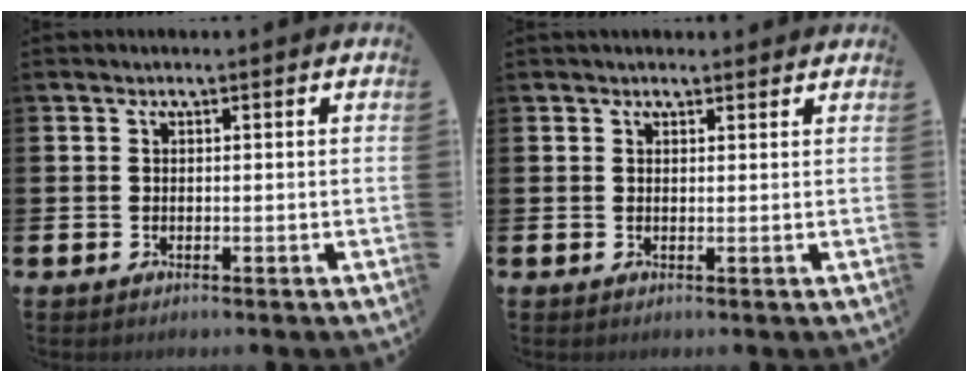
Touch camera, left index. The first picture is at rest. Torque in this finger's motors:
{"motor_torque": [1.19, -0.95, 0.14, 0.08]}